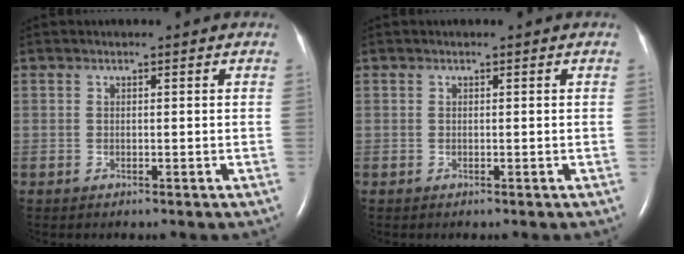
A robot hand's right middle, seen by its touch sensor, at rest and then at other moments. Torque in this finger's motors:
{"motor_torque": [0.00, 0.00, 0.00, 0.00]}